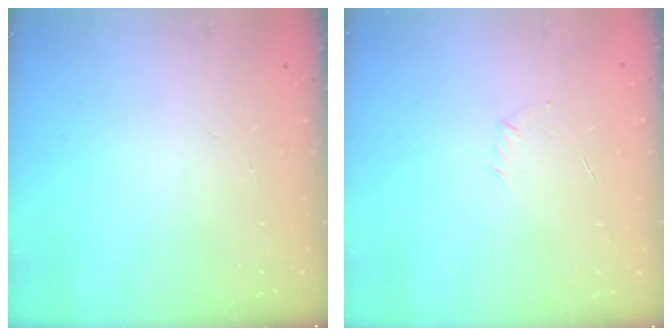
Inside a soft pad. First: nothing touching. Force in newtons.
{"total": 2.8, "press": 2.7, "slide": 0.8}